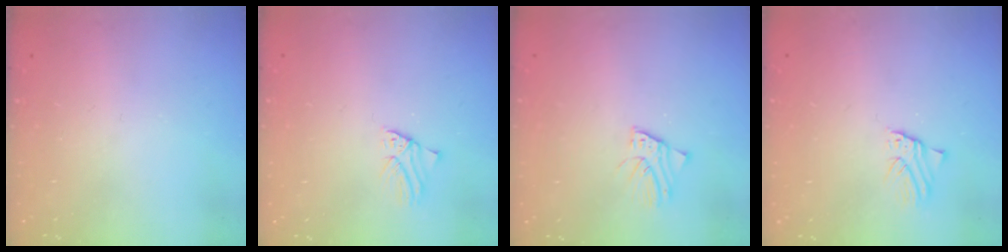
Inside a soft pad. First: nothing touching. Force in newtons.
{"total": 1.1, "press": 1.1, "slide": 0.2}
{"total": 1.6, "press": 1.6, "slide": 0.3}
{"total": 1.7, "press": 1.6, "slide": 0.2}